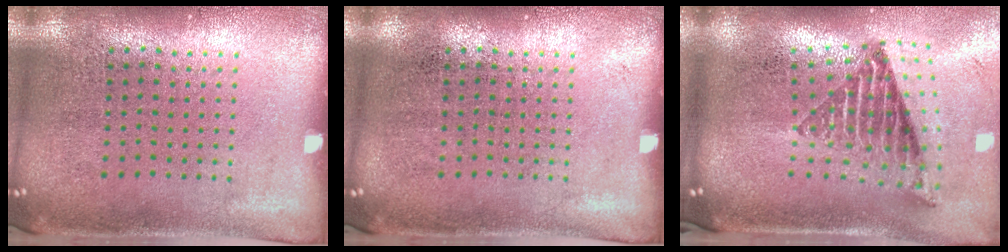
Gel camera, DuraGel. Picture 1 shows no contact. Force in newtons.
{"total": 0.0}
{"total": 2.0, "press": 1.5, "slide": 1.4}